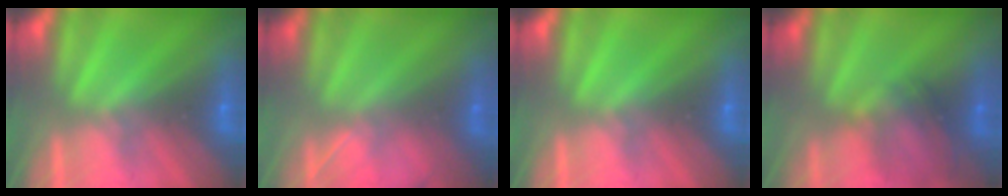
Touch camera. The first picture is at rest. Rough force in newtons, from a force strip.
{"total": 1.3}
{"total": 0.0}
{"total": 2.0}